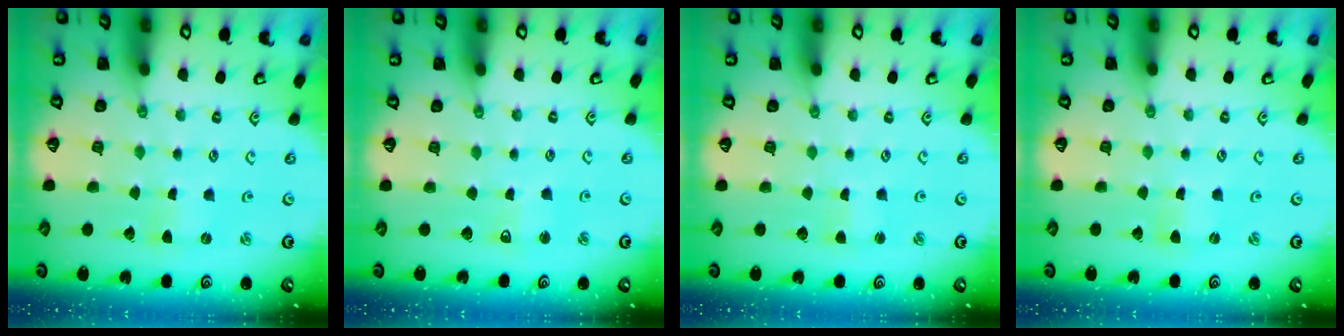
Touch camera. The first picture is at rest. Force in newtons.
{"total": 4.0, "press": 3.9, "slide": 0.6}
{"total": 1.4, "press": 1.3, "slide": 0.2}
{"total": 0.0}